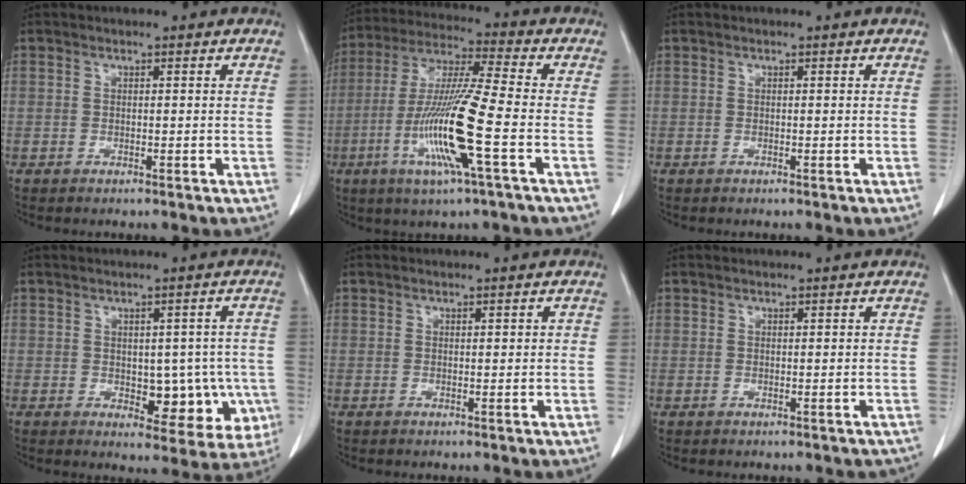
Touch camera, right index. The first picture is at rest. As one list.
[{"total": 14.8, "force": [-4.5, -0.3, 14.1], "torque": [-0.290, -0.016, -0.093]}, {"total": 0.0}, {"total": 9.0, "force": [-1.4, 4.9, 7.4], "torque": [-0.069, 0.012, -0.005]}, {"total": 0.7, "force": [0.2, 0.2, 0.7], "torque": [-0.009, 0.001, 0.003]}, {"total": 1.0, "force": [-0.3, 0.9, 0.0], "torque": [0.007, 0.009, -0.002]}]